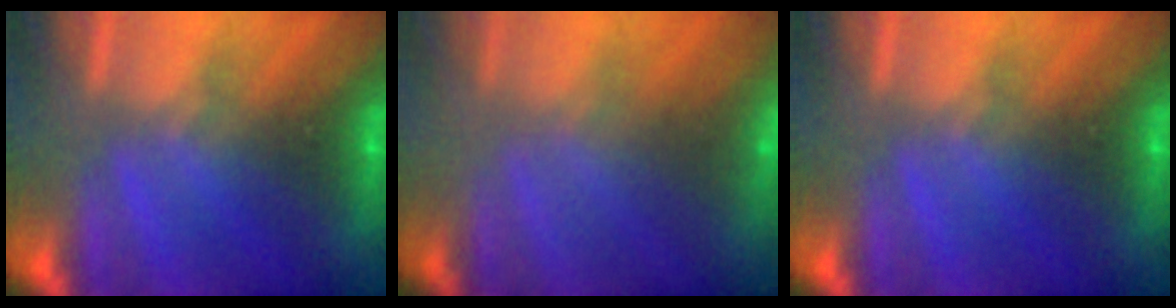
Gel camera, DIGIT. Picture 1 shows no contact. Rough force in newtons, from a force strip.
{"total": 2.9}
{"total": 0.0}